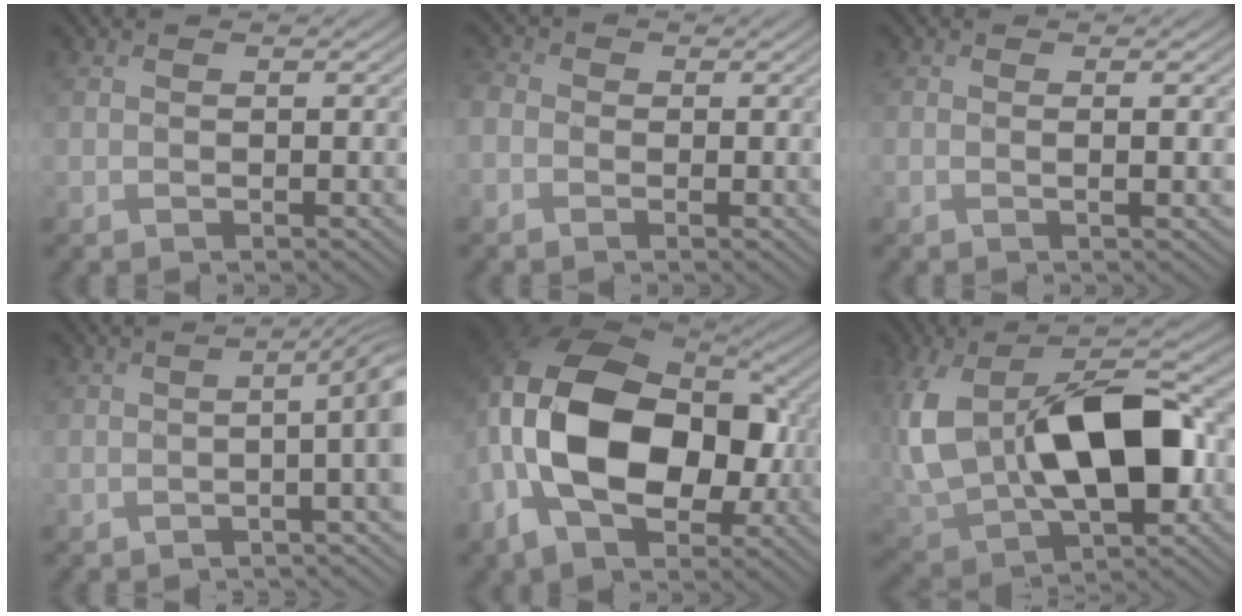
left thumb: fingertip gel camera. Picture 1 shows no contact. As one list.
[{"total": 2.9, "force": [-0.9, 2.5, 1.2], "torque": [-0.037, 0.003, -0.024]}, {"total": 1.6, "force": [0.0, 0.2, 1.6], "torque": [-0.031, 0.001, -0.002]}, {"total": 6.1, "force": [-1.3, 1.1, 5.8], "torque": [-0.070, 0.002, -0.029]}, {"total": 17.7, "force": [-2.9, 11.2, 13.4], "torque": [-0.267, -0.015, -0.057]}, {"total": 17.4, "force": [1.2, 10.3, 14.0], "torque": [-0.298, -0.017, 0.028]}]